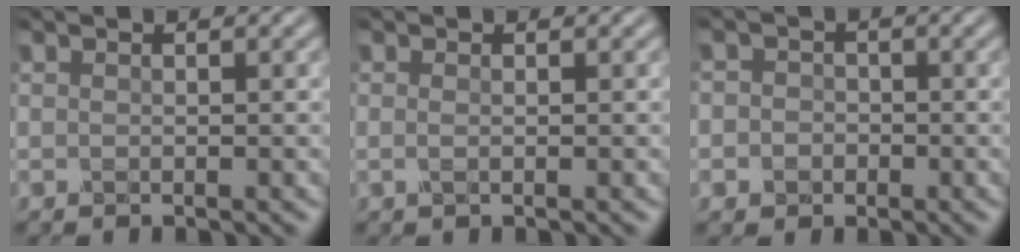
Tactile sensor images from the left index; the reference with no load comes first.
{"total": 0.6, "force": [0.0, 0.2, 0.6], "torque": [-0.014, -0.001, -0.001]}
{"total": 3.0, "force": [-0.4, 2.8, 0.8], "torque": [0.011, 0.012, -0.033]}